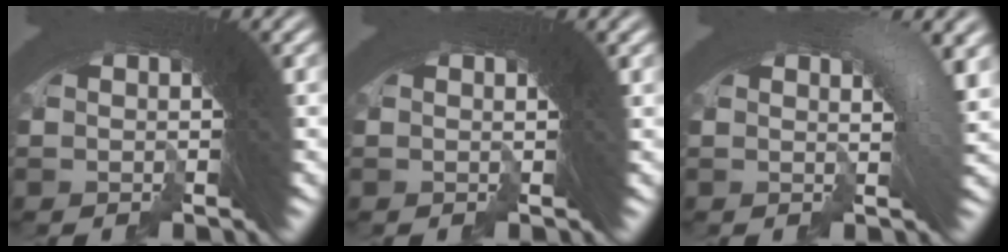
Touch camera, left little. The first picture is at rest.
{"total": 0.7, "force": [0.5, -0.1, 0.6], "torque": [-0.013, 0.000, 0.006]}
{"total": 3.7, "force": [0.8, 1.0, 3.5], "torque": [-0.039, 0.008, 0.004]}